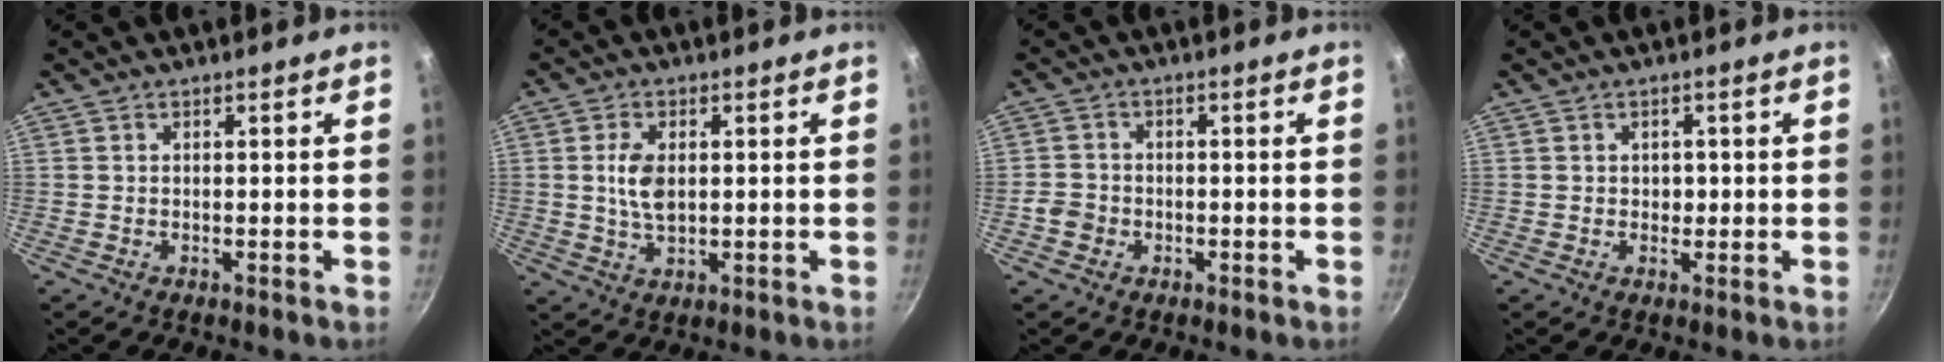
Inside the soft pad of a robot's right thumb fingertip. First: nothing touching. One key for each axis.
{"total": 5.7, "fx": 0.7, "fy": 3.2, "fz": 4.6, "tx": -0.088, "ty": -0.007, "tz": 0.015}
{"total": 3.1, "fx": -1.1, "fy": 2.7, "fz": 1.1, "tx": -0.008, "ty": 0.012, "tz": -0.025}
{"total": 1.9, "fx": 0.1, "fy": 1.6, "fz": 1.1, "tx": 0.001, "ty": 0.002, "tz": 0.001}